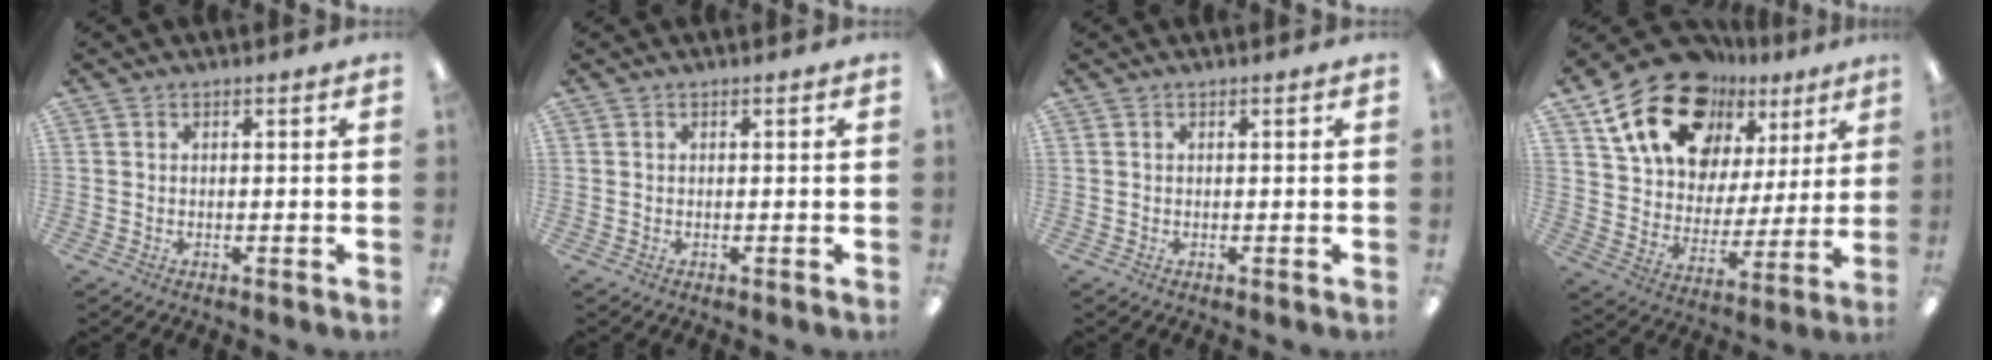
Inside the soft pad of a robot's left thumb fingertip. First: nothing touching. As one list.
[{"total": 0.0}, {"total": 0.0}, {"total": 19.5, "force": [13.2, 11.5, 8.5], "torque": [-0.161, -0.077, 0.240]}]